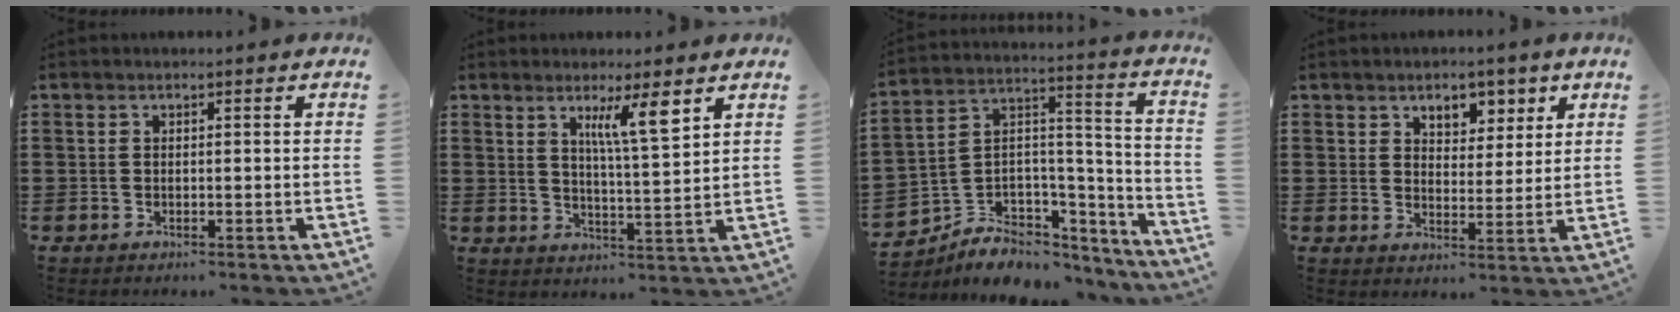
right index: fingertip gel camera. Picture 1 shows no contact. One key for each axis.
{"total": 6.6, "fx": 3.7, "fy": 0.7, "fz": 5.4, "tx": -0.100, "ty": -0.005, "tz": 0.057}
{"total": 5.9, "fx": -4.3, "fy": 3.9, "fz": 0.9, "tx": -0.029, "ty": -0.004, "tz": -0.078}
{"total": 5.0, "fx": 3.3, "fy": 3.2, "fz": 1.7, "tx": -0.029, "ty": -0.003, "tz": 0.054}